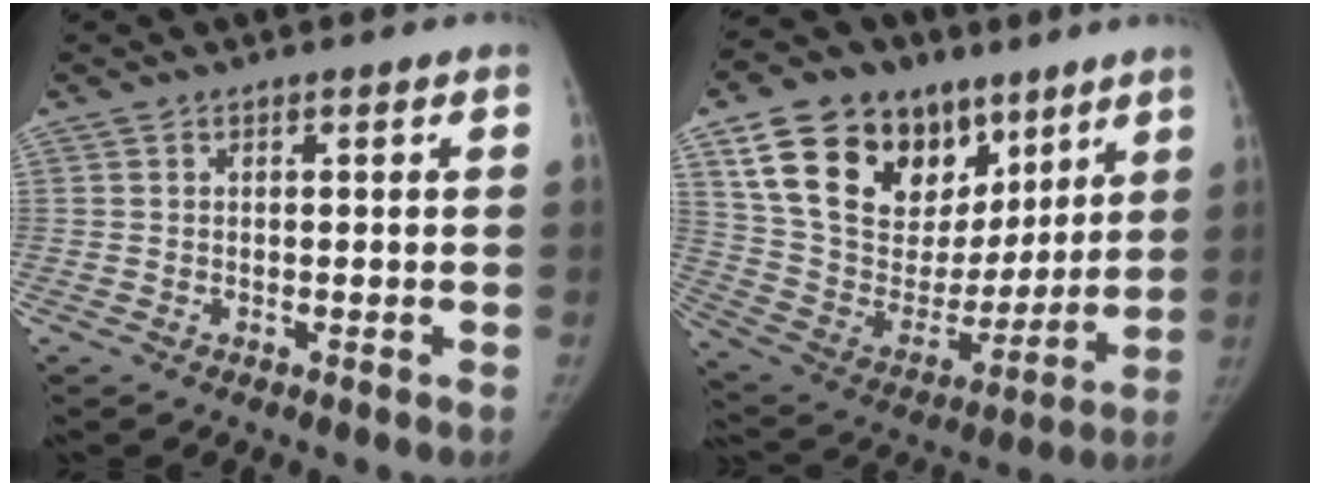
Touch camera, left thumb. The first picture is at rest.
{"total": 25.7, "force": [13.6, 17.3, 13.3], "torque": [-0.199, -0.014, 0.254]}